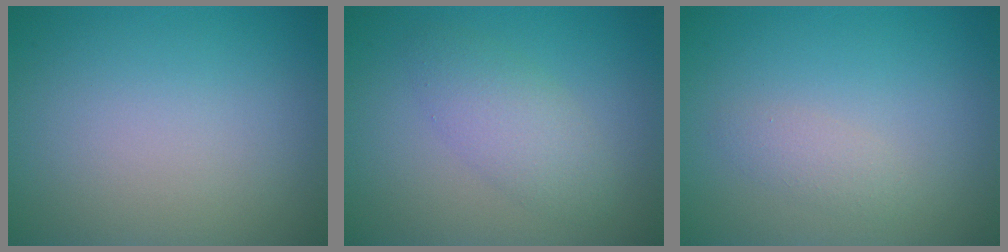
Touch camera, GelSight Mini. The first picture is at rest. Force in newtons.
{"total": 3.0, "press": 3.0, "slide": 0.1}
{"total": 1.4, "press": 1.4, "slide": 0.1}